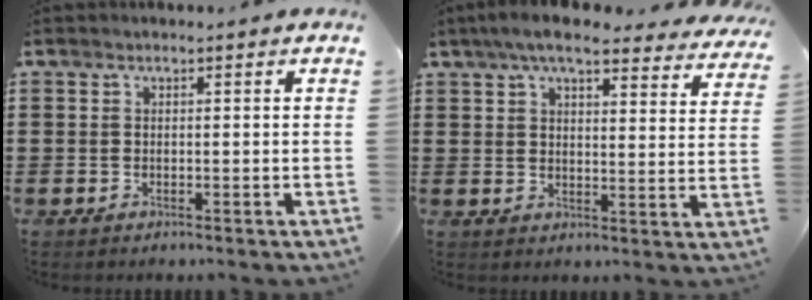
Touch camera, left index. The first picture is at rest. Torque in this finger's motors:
{"motor_torque": [1.10, -1.03, 0.63, 0.21]}